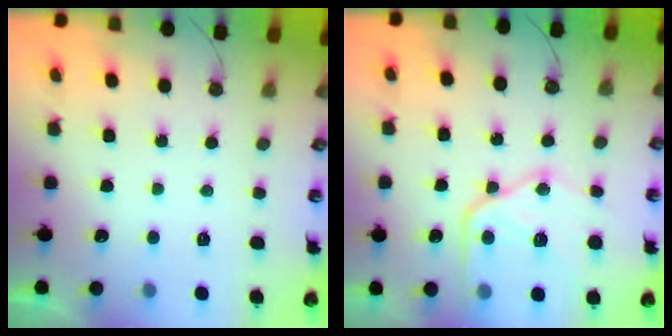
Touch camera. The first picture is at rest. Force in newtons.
{"total": 17.4, "press": 17.3, "slide": 1.6}